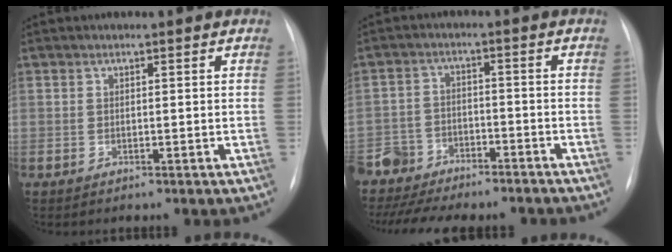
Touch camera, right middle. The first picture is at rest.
{"total": 13.1, "force": [-12.0, 3.8, 3.8], "torque": [-0.077, 0.015, -0.186]}